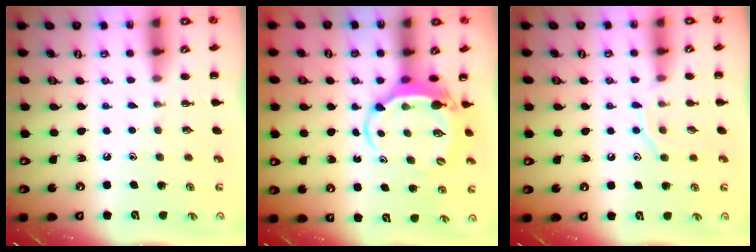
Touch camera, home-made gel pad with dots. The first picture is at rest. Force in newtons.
{"total": 5.5, "press": 5.4, "slide": 1.0}
{"total": 7.0, "press": 6.9, "slide": 1.0}